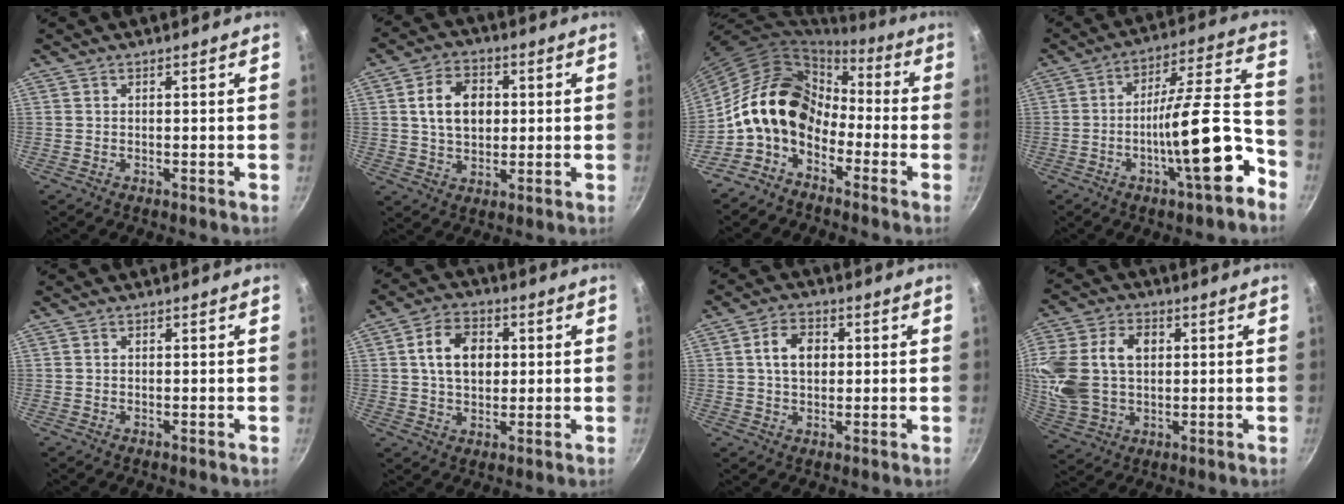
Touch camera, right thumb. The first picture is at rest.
{"total": 9.8, "force": [1.4, 7.0, 6.7], "torque": [-0.094, 0.007, 0.022]}
{"total": 13.3, "force": [-3.7, 9.9, 8.2], "torque": [-0.101, 0.051, -0.089]}
{"total": 17.0, "force": [-7.2, 3.8, 15.0], "torque": [-0.196, 0.056, -0.117]}
{"total": 0.0}
{"total": 9.9, "force": [1.6, 7.1, 6.8], "torque": [-0.096, 0.009, 0.021]}
{"total": 6.9, "force": [1.0, 4.9, 4.7], "torque": [-0.063, 0.009, 0.014]}
{"total": 18.8, "force": [3.0, 13.6, 12.6], "torque": [-0.265, 0.014, 0.059]}